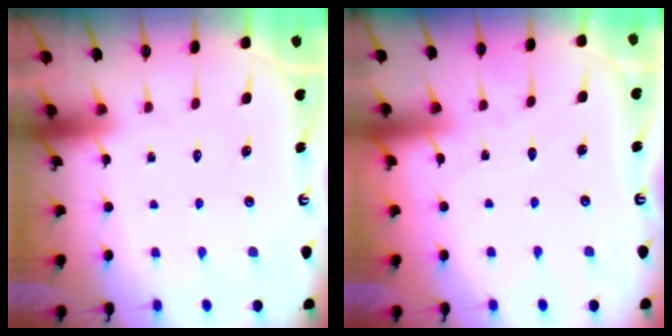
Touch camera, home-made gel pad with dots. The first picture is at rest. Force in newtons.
{"total": 2.1, "press": 2.1, "slide": 0.3}